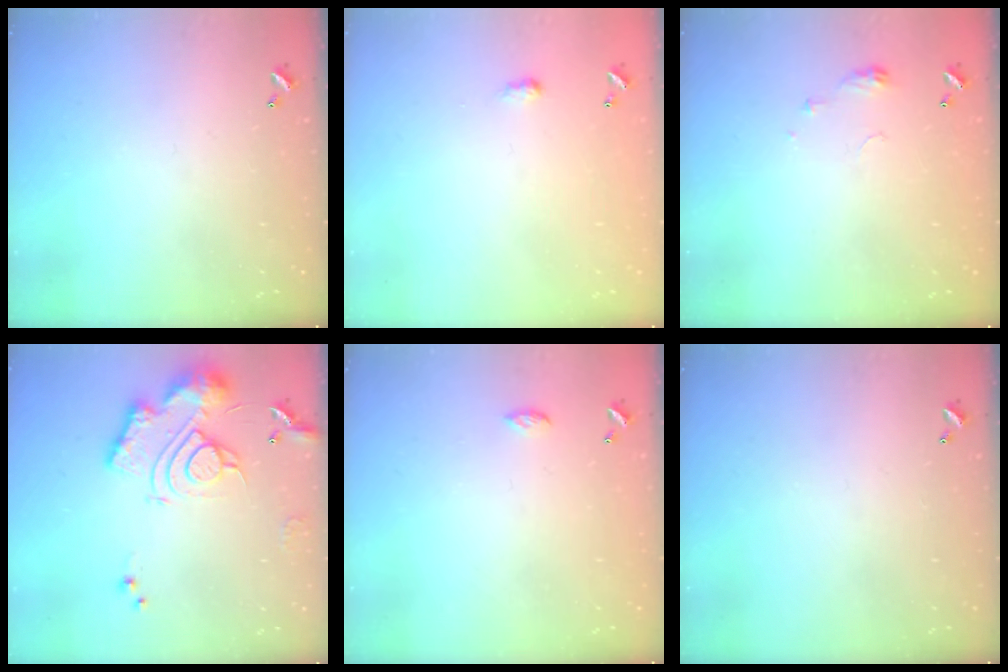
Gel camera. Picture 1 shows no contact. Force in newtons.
{"total": 1.6, "press": 1.5, "slide": 0.4}
{"total": 3.5, "press": 3.5, "slide": 0.5}
{"total": 15.7, "press": 15.6, "slide": 1.8}
{"total": 3.2, "press": 3.2, "slide": 0.3}
{"total": 0.0}